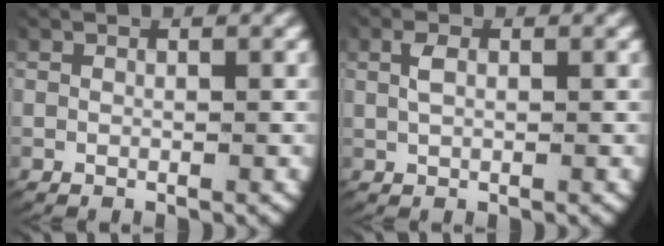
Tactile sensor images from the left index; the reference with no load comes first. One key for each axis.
{"total": 1.2, "fx": 0.3, "fy": 0.5, "fz": 1.0, "tx": -0.031, "ty": -0.003, "tz": 0.011}